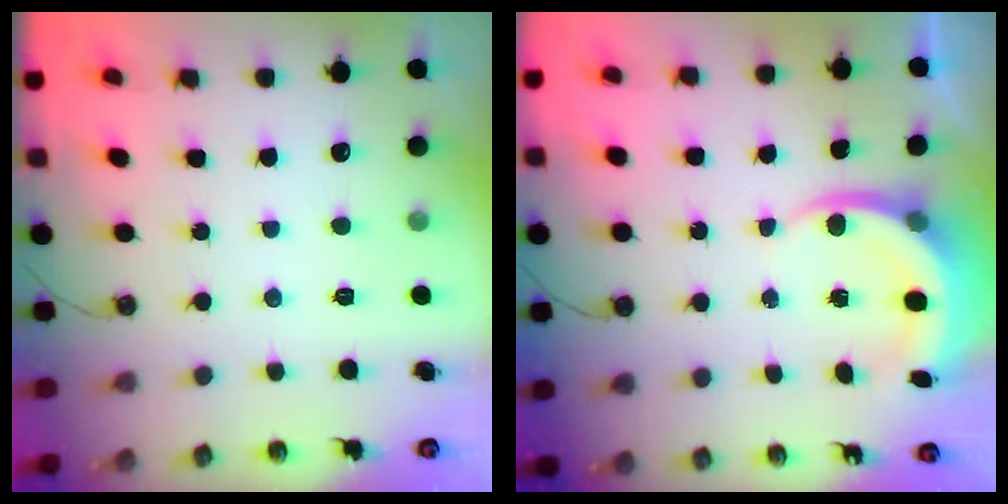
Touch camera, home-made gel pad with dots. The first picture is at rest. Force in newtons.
{"total": 6.0, "press": 6.0, "slide": 0.7}